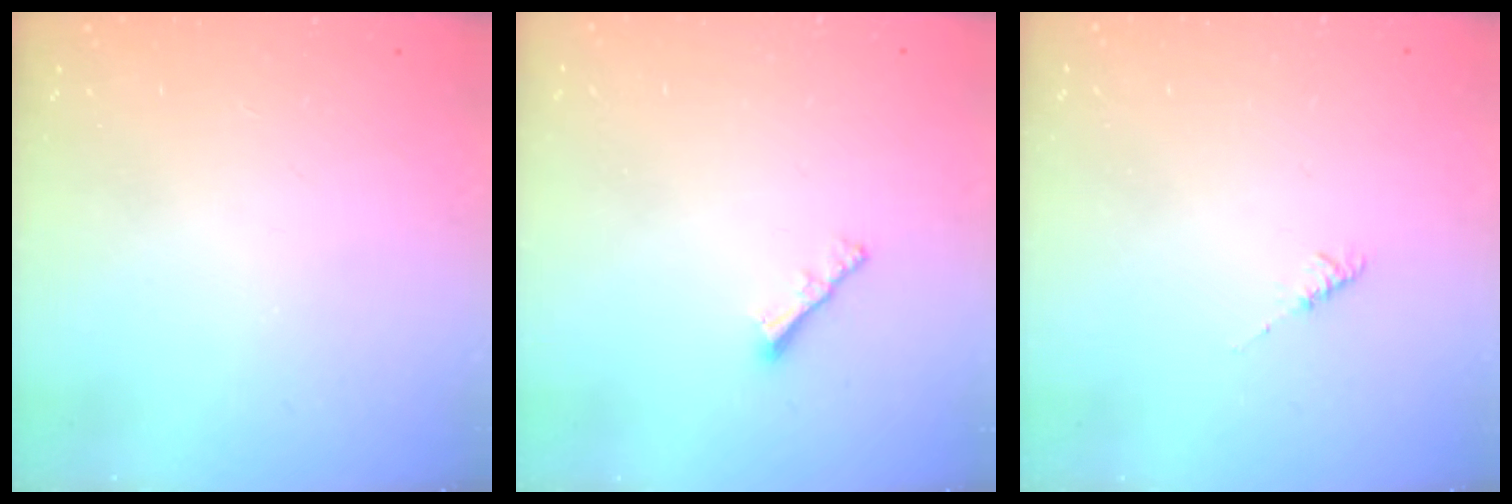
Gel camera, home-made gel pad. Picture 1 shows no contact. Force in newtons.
{"total": 2.0, "press": 2.0, "slide": 0.5}
{"total": 2.0, "press": 1.9, "slide": 0.4}